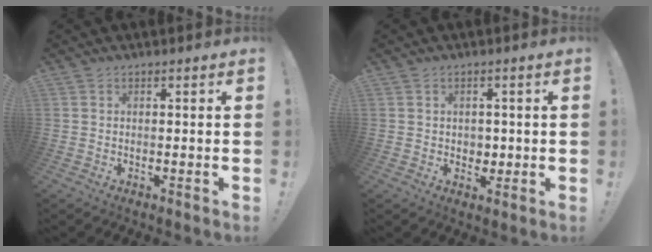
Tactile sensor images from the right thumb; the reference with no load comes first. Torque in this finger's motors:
{"motor_torque": [-0.23, 0.18, 0.19, 0.35, -0.02]}